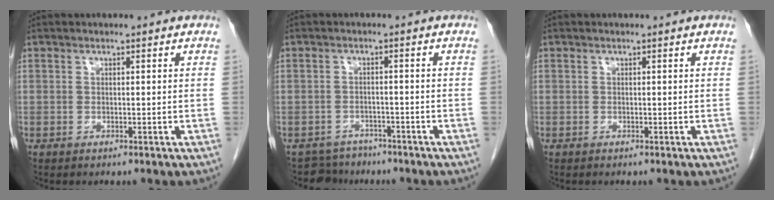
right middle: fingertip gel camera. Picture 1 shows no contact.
{"total": 3.8, "force": [-3.2, 1.9, -0.9], "torque": [0.014, 0.003, -0.054]}
{"total": 0.0}